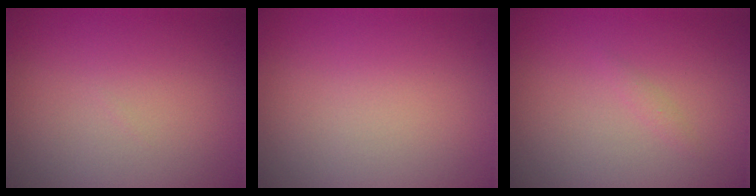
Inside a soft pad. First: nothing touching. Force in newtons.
{"total": 0.0}
{"total": 0.5, "press": 0.5, "slide": 0.0}